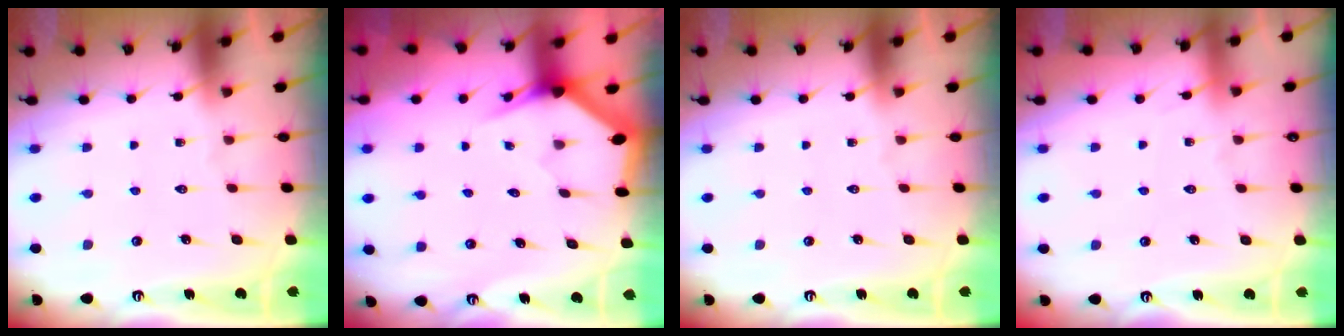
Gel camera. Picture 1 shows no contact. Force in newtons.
{"total": 3.1, "press": 3.1, "slide": 0.1}
{"total": 0.0}
{"total": 2.6, "press": 2.6, "slide": 0.4}